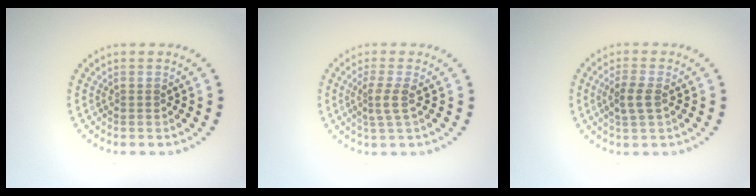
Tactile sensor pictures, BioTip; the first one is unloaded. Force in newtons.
{"total": 1.9, "press": 1.4, "slide": 1.3}
{"total": 2.2, "press": 2.1, "slide": 0.6}